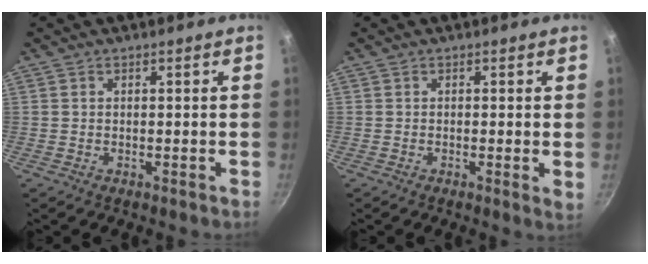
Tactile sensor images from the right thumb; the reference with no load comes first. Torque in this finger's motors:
{"motor_torque": [-0.28, 0.18, -0.18, -0.18, 0.08]}